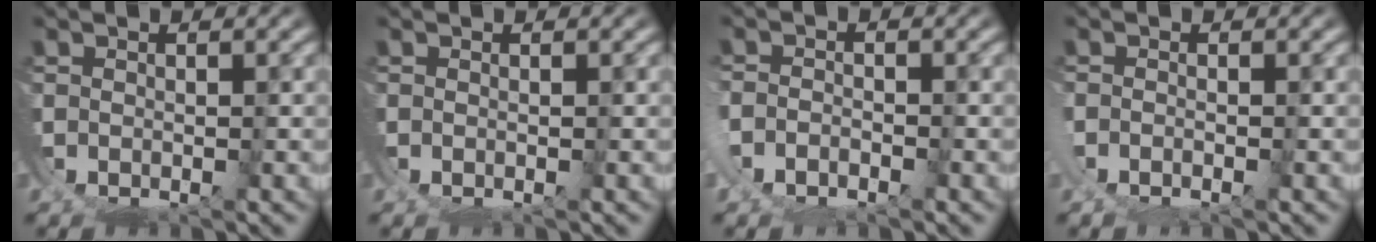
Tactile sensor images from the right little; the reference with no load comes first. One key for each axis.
{"total": 0.9, "fx": 0.5, "fy": -0.7, "fz": 0.2, "tx": 0.001, "ty": 0.001, "tz": 0.008}
{"total": 1.0, "fx": -1.0, "fy": 0.2, "fz": -0.1, "tx": 0.006, "ty": -0.001, "tz": -0.017}
{"total": 0.9, "fx": -0.4, "fy": -0.6, "fz": 0.5, "tx": -0.001, "ty": -0.001, "tz": -0.007}